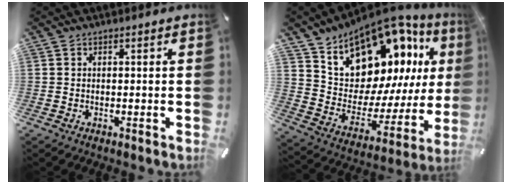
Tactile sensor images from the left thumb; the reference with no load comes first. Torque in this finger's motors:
{"motor_torque": [2.73, 2.28, 1.60, -1.16, 0.37]}